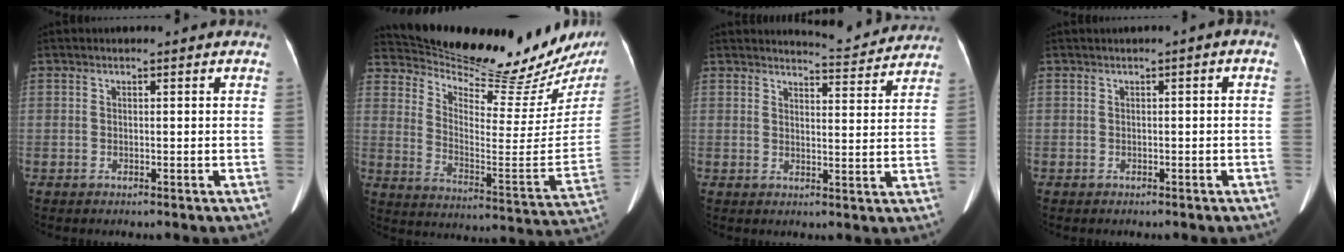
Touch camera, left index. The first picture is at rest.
{"total": 25.2, "force": [23.2, 4.5, 8.5], "torque": [-0.130, -0.081, 0.302]}
{"total": 6.7, "force": [6.7, 0.3, 0.1], "torque": [-0.009, -0.011, 0.080]}
{"total": 1.0, "force": [-0.4, 0.7, 0.5], "torque": [-0.003, 0.006, -0.006]}